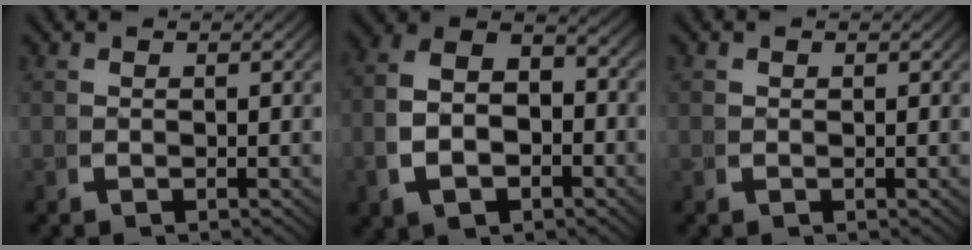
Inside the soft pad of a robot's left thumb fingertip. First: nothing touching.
{"total": 9.0, "force": [-0.5, 6.5, 6.3], "torque": [-0.115, -0.014, -0.005]}
{"total": 0.6, "force": [0.3, 0.6, 0.1], "torque": [-0.004, -0.005, 0.005]}